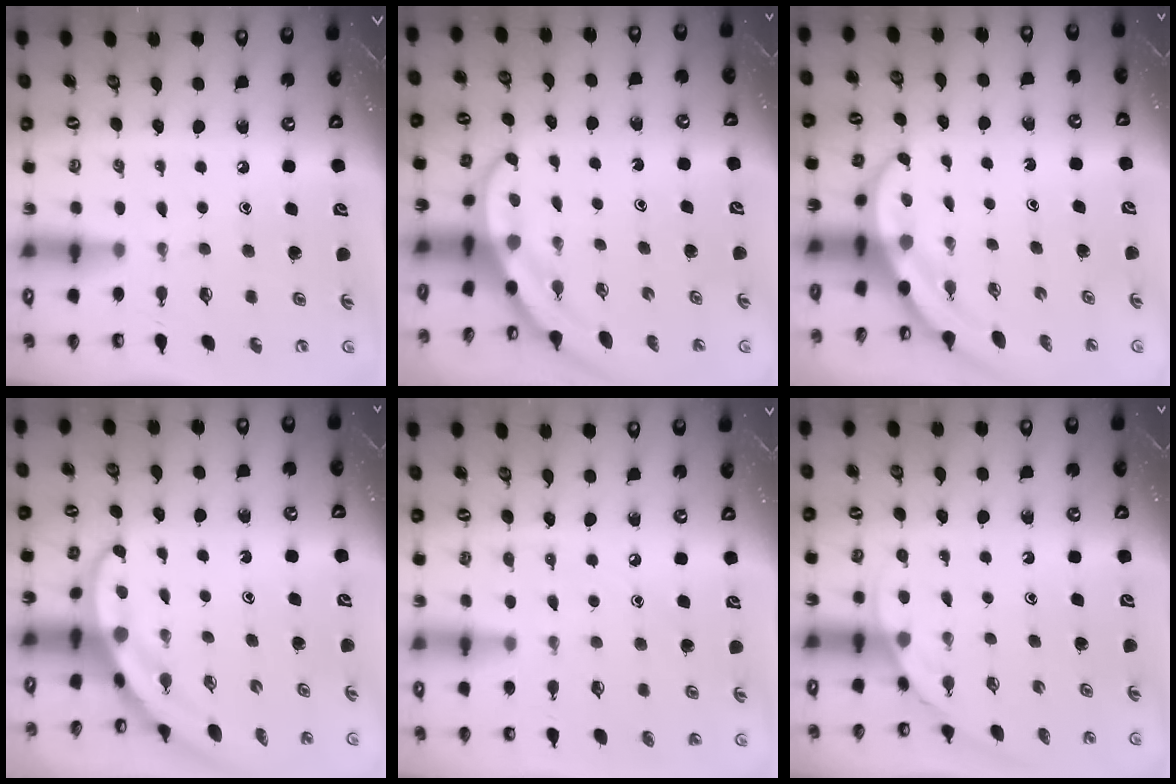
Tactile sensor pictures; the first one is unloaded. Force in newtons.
{"total": 3.5, "press": 3.5, "slide": 0.1}
{"total": 3.9, "press": 3.9, "slide": 0.2}
{"total": 3.8, "press": 3.8, "slide": 0.1}
{"total": 3.9, "press": 3.9, "slide": 0.4}
{"total": 2.5, "press": 2.5, "slide": 0.2}